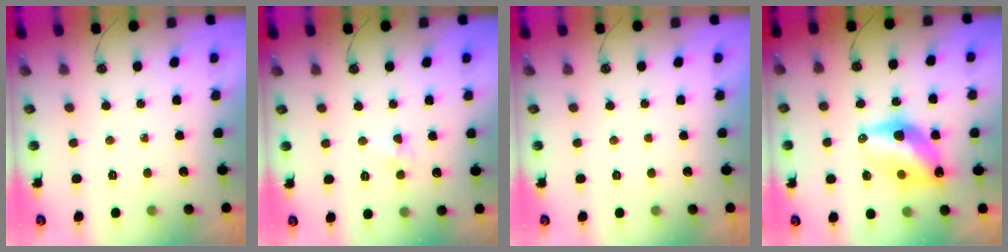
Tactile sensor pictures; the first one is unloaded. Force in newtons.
{"total": 4.7, "press": 4.7, "slide": 0.7}
{"total": 0.0}
{"total": 12.3, "press": 12.3, "slide": 1.0}